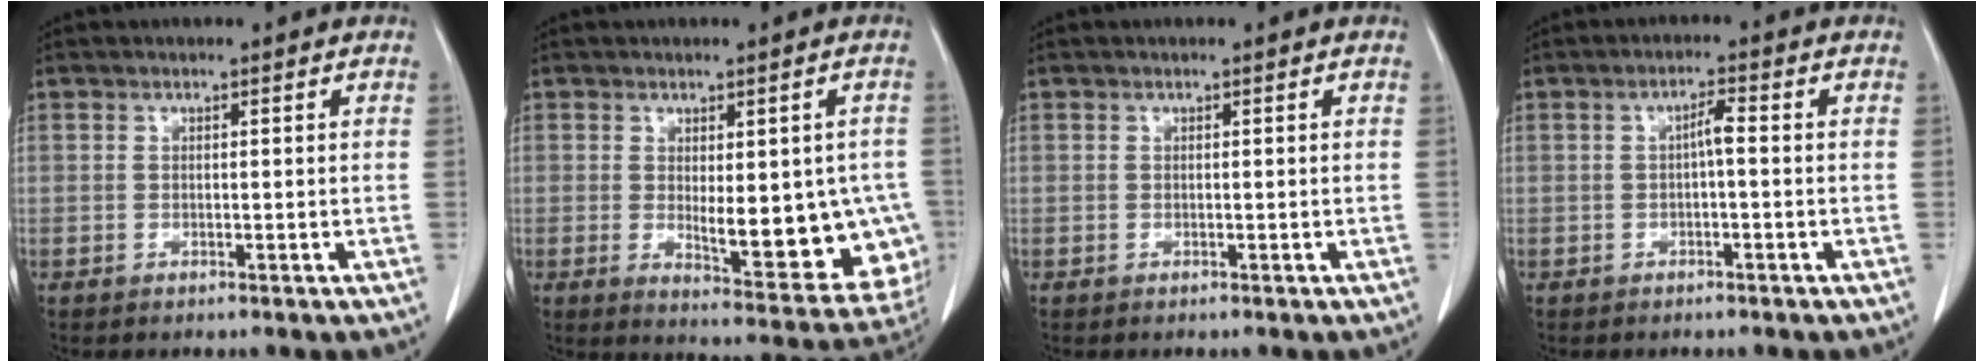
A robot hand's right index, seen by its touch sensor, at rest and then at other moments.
{"total": 14.6, "force": [-2.5, 5.4, 13.4], "torque": [-0.121, -0.006, -0.017]}
{"total": 0.0}
{"total": 2.0, "force": [-0.2, 0.2, 2.0], "torque": [-0.034, 0.004, -0.005]}